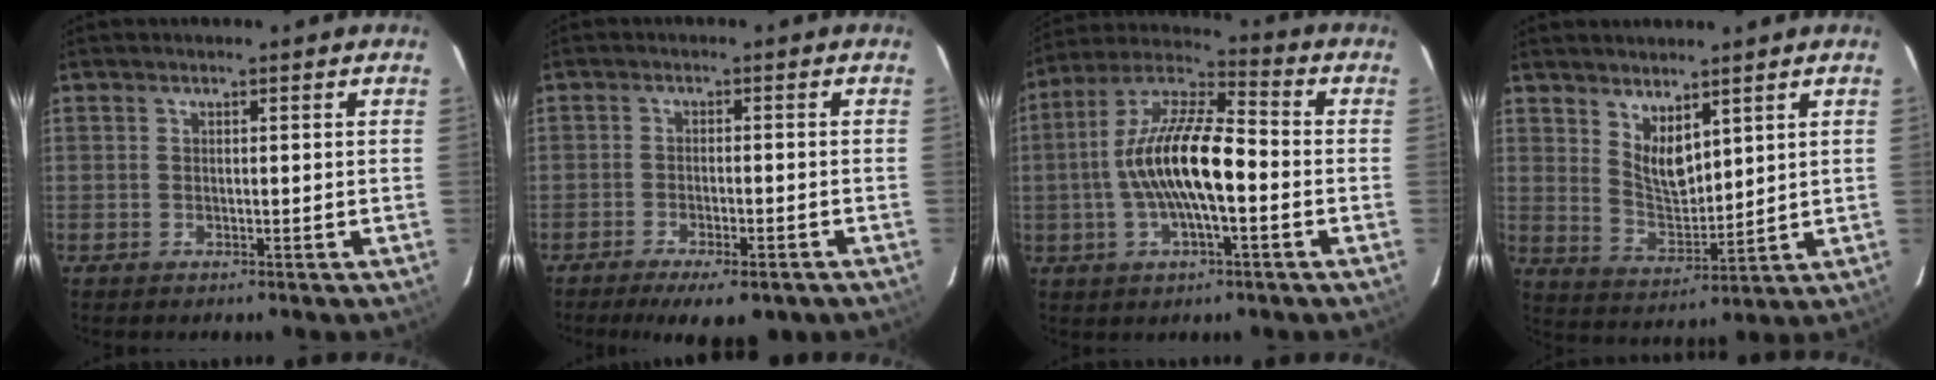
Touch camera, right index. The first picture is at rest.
{"total": 10.0, "force": [-7.3, 2.9, 6.1], "torque": [-0.127, -0.028, -0.107]}
{"total": 15.0, "force": [-2.3, 4.6, 14.1], "torque": [-0.274, 0.012, -0.048]}
{"total": 6.9, "force": [4.4, 3.0, 4.4], "torque": [-0.073, -0.010, 0.089]}